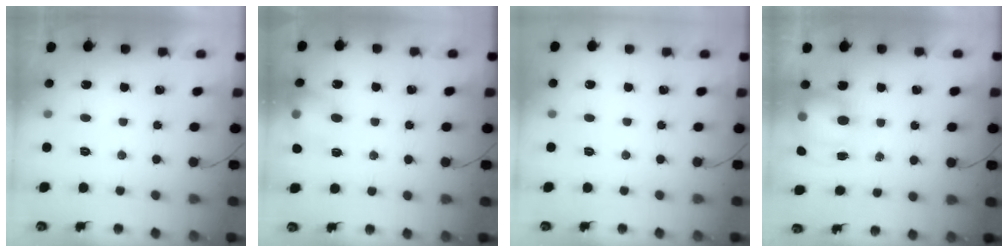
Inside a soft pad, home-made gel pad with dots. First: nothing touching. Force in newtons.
{"total": 12.8, "press": 12.7, "slide": 1.5}
{"total": 0.0}
{"total": 8.1, "press": 7.9, "slide": 1.9}